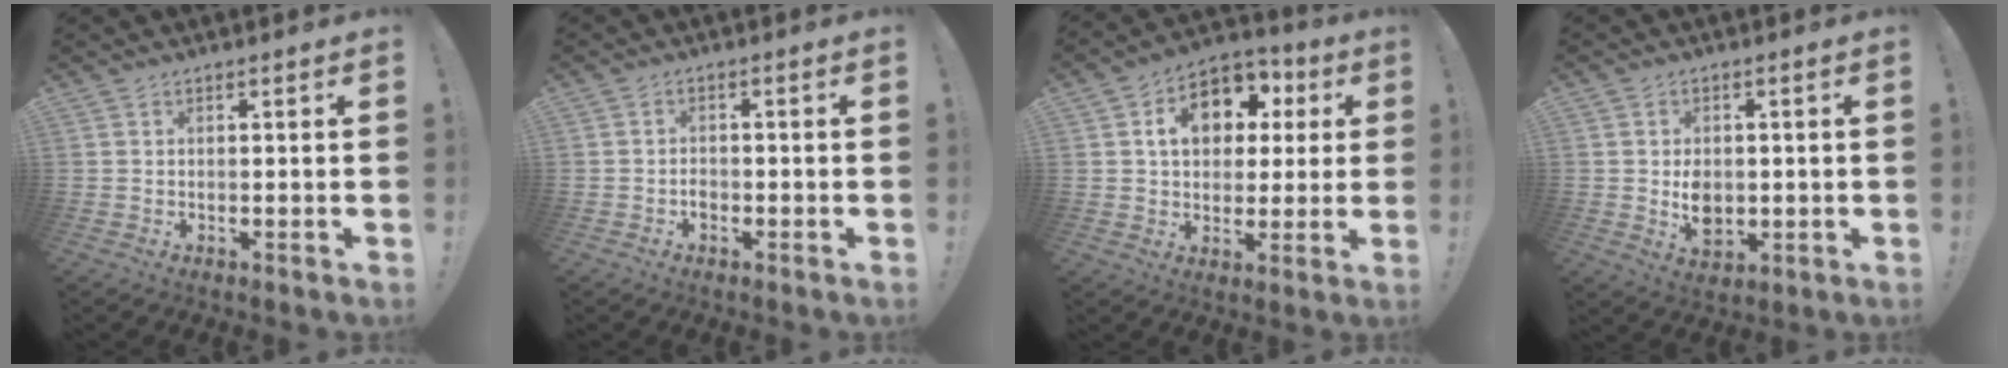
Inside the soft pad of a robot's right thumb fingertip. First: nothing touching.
{"total": 2.1, "force": [-1.3, 1.5, 0.6], "torque": [-0.008, 0.002, -0.024]}
{"total": 13.9, "force": [4.6, 10.3, 8.2], "torque": [-0.122, -0.012, 0.087]}
{"total": 6.7, "force": [-0.1, 5.8, 3.3], "torque": [-0.038, -0.002, 0.001]}